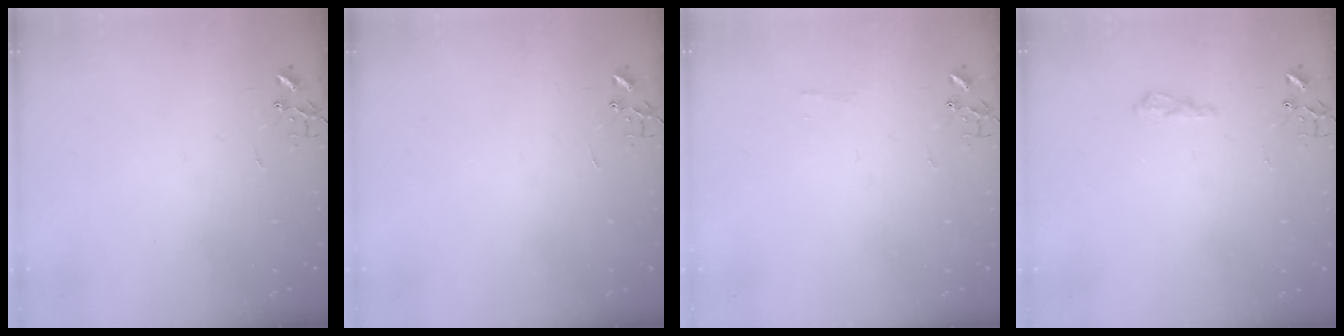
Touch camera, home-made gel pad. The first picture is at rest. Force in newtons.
{"total": 0.0}
{"total": 3.7, "press": 3.7, "slide": 0.4}
{"total": 9.8, "press": 9.7, "slide": 1.0}